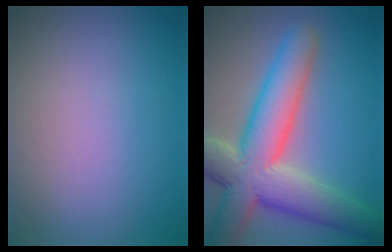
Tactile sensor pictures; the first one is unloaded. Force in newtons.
{"total": 10.2, "press": 10.2, "slide": 0.8}